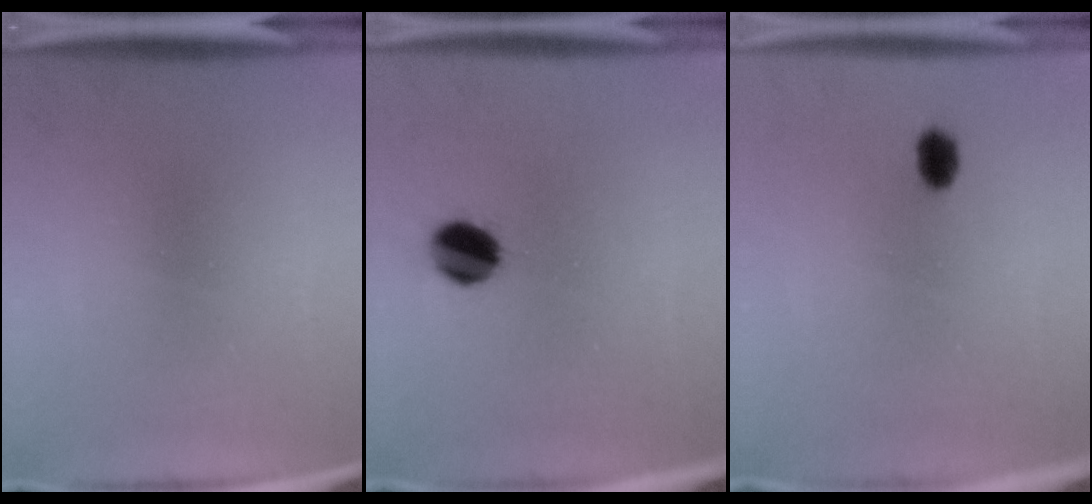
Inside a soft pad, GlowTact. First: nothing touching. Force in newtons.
{"total": 8.1}
{"total": 2.8}